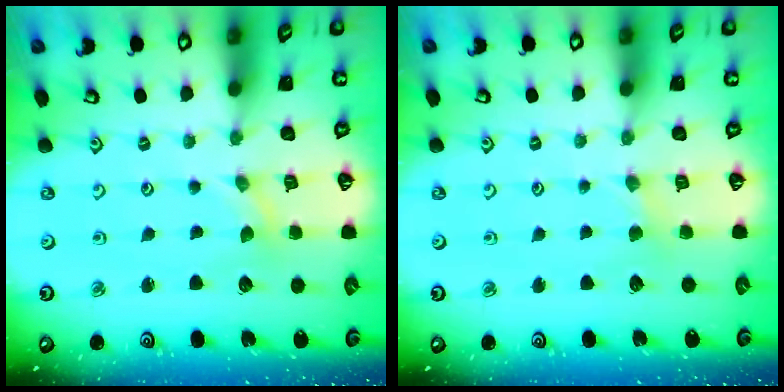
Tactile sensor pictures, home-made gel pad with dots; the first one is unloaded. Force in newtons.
{"total": 2.2, "press": 2.2, "slide": 0.4}